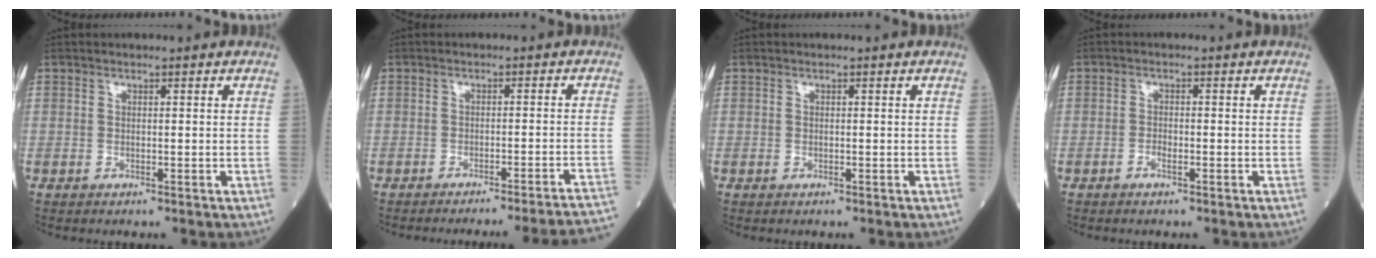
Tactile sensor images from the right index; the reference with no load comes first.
{"total": 17.1, "force": [-16.4, -2.4, 4.4], "torque": [-0.004, -0.023, -0.193]}
{"total": 0.0}
{"total": 1.3, "force": [-0.7, 0.5, 1.0], "torque": [-0.017, 0.002, -0.012]}